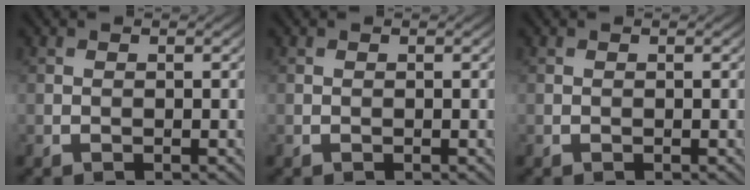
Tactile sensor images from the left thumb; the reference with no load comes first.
{"total": 0.0}
{"total": 0.0}